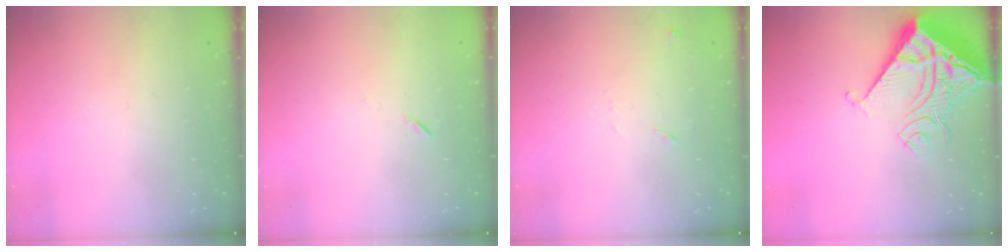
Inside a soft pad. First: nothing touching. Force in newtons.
{"total": 5.8, "press": 5.4, "slide": 2.1}
{"total": 5.7, "press": 5.7, "slide": 0.7}
{"total": 11.2, "press": 11.1, "slide": 1.5}